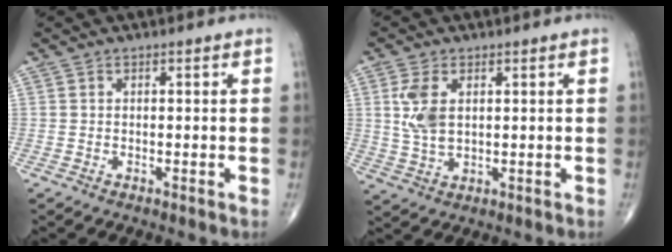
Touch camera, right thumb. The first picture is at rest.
{"total": 6.6, "force": [1.7, 3.6, 5.3], "torque": [-0.113, -0.004, 0.039]}